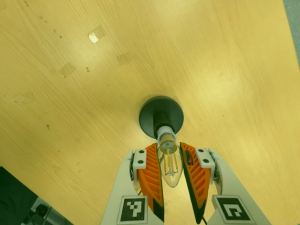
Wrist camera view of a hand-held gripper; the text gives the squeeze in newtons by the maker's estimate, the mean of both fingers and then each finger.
{"total": 13.1, "left": 13.0, "right": 13.2}